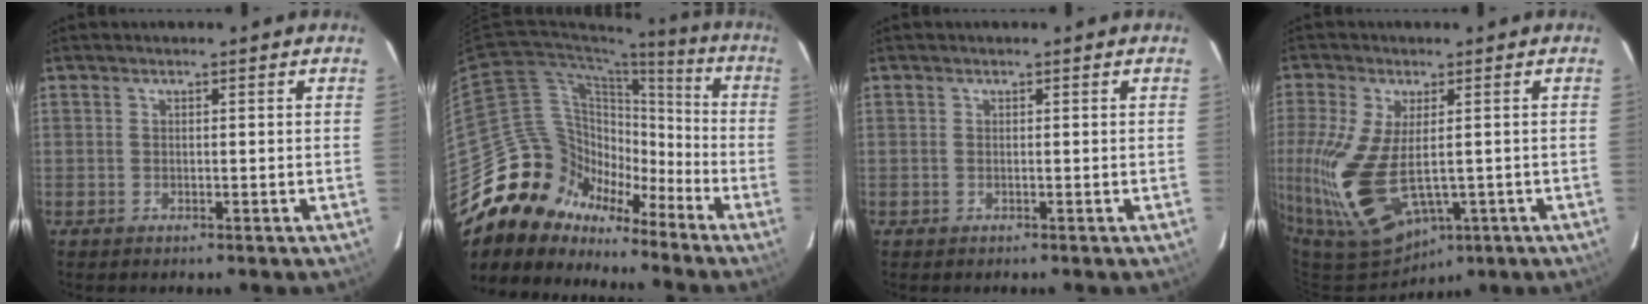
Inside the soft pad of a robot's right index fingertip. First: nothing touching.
{"total": 15.7, "force": [-11.5, 10.5, 2.0], "torque": [-0.032, 0.060, -0.201]}
{"total": 0.0}
{"total": 18.8, "force": [-3.7, 10.2, 15.4], "torque": [-0.347, -0.042, -0.043]}